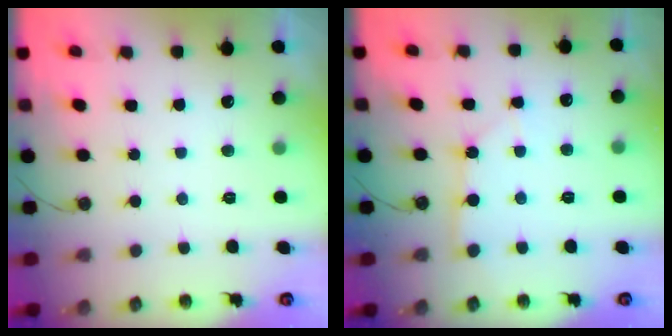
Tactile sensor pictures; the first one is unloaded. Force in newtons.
{"total": 2.6, "press": 2.6, "slide": 0.2}